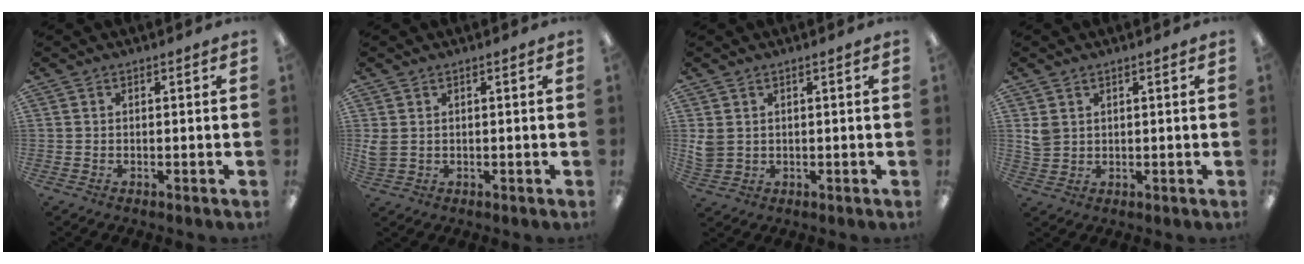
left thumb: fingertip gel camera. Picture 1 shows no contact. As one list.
[{"total": 2.6, "force": [0.8, 1.8, 1.7], "torque": [-0.035, 0.004, 0.016]}, {"total": 3.0, "force": [1.1, 2.4, 1.3], "torque": [-0.028, 0.002, 0.023]}, {"total": 2.9, "force": [1.5, 2.2, 1.2], "torque": [-0.027, 0.001, 0.028]}]